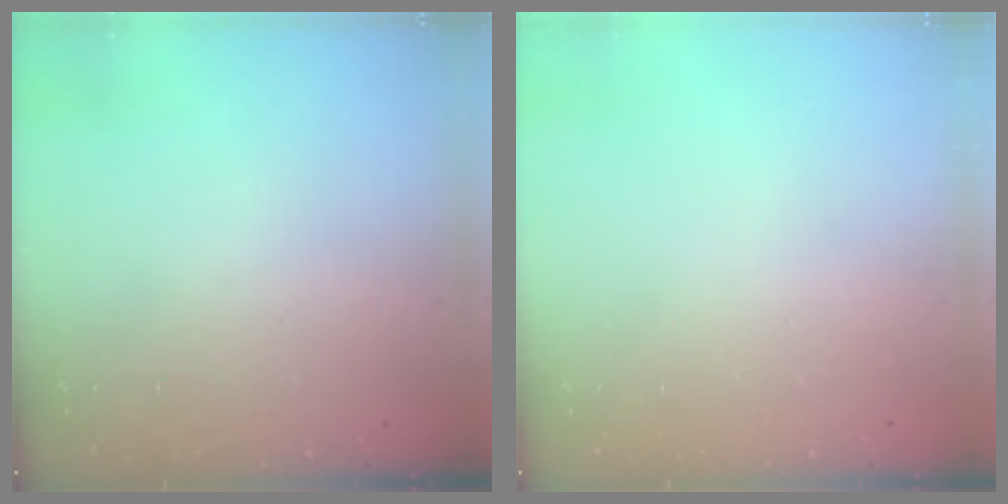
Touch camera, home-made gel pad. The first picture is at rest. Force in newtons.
{"total": 0.0}